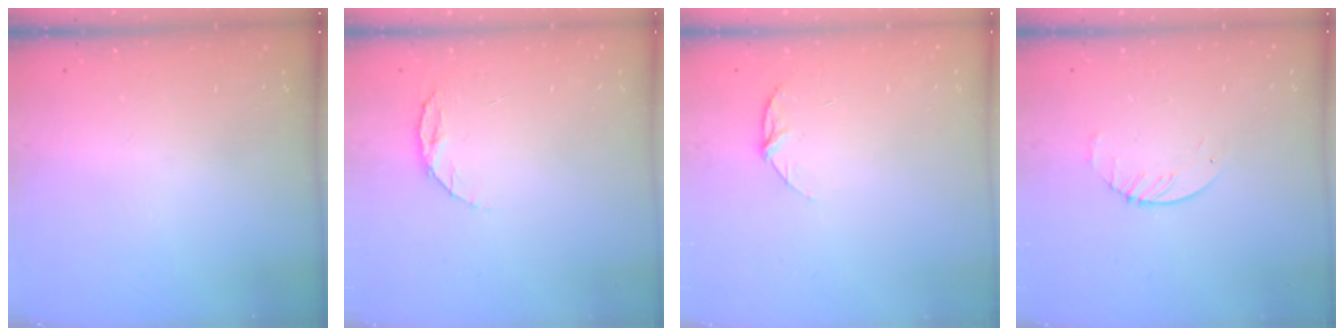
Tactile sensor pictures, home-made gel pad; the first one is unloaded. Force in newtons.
{"total": 5.4, "press": 5.3, "slide": 0.6}
{"total": 5.2, "press": 5.2, "slide": 0.5}
{"total": 3.1, "press": 3.1, "slide": 0.4}